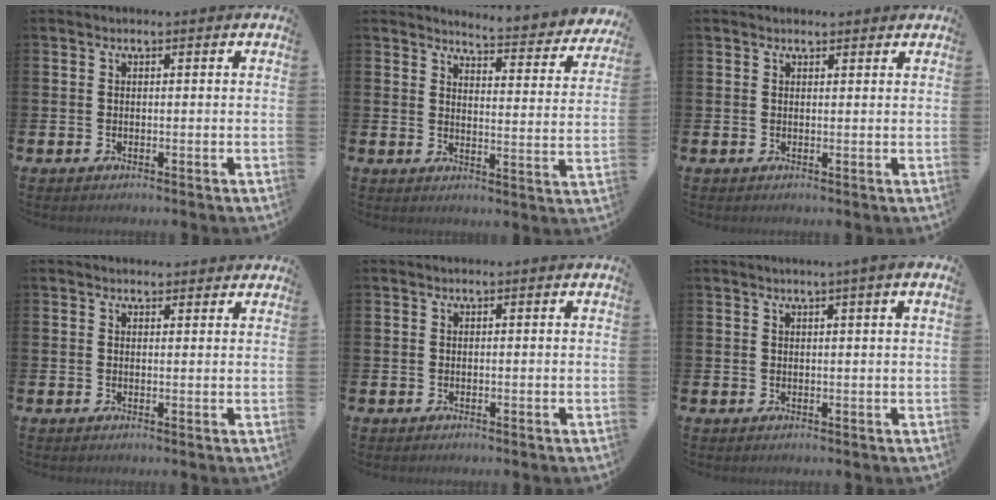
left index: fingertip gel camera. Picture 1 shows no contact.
{"total": 4.5, "force": [4.5, 0.2, 0.7], "torque": [-0.018, -0.046, 0.070]}
{"total": 1.2, "force": [1.1, 0.5, 0.2], "torque": [0.002, 0.003, 0.019]}
{"total": 1.7, "force": [1.5, 0.7, 0.2], "torque": [0.002, -0.001, 0.027]}
{"total": 0.0}
{"total": 1.9, "force": [1.3, -0.5, 1.2], "torque": [-0.017, -0.004, 0.021]}